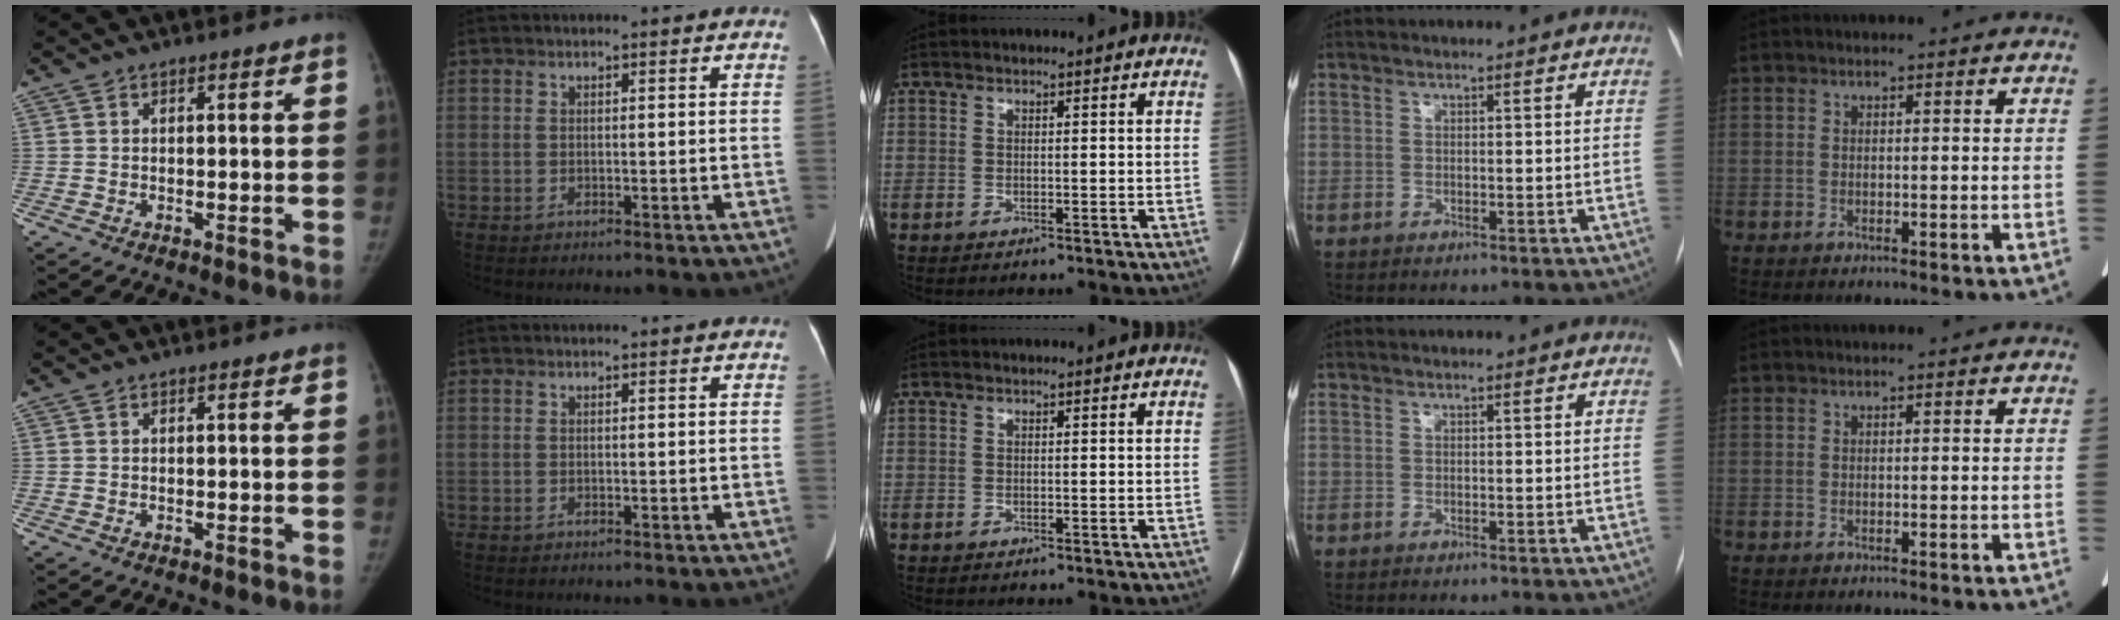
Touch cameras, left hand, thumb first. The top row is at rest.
{}